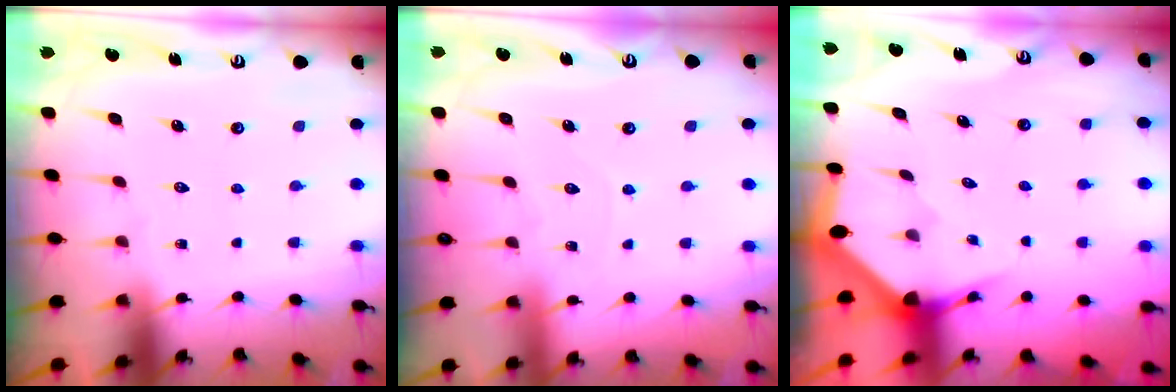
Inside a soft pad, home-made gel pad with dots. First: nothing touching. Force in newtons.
{"total": 3.9, "press": 3.8, "slide": 0.4}
{"total": 3.1, "press": 3.1, "slide": 0.2}